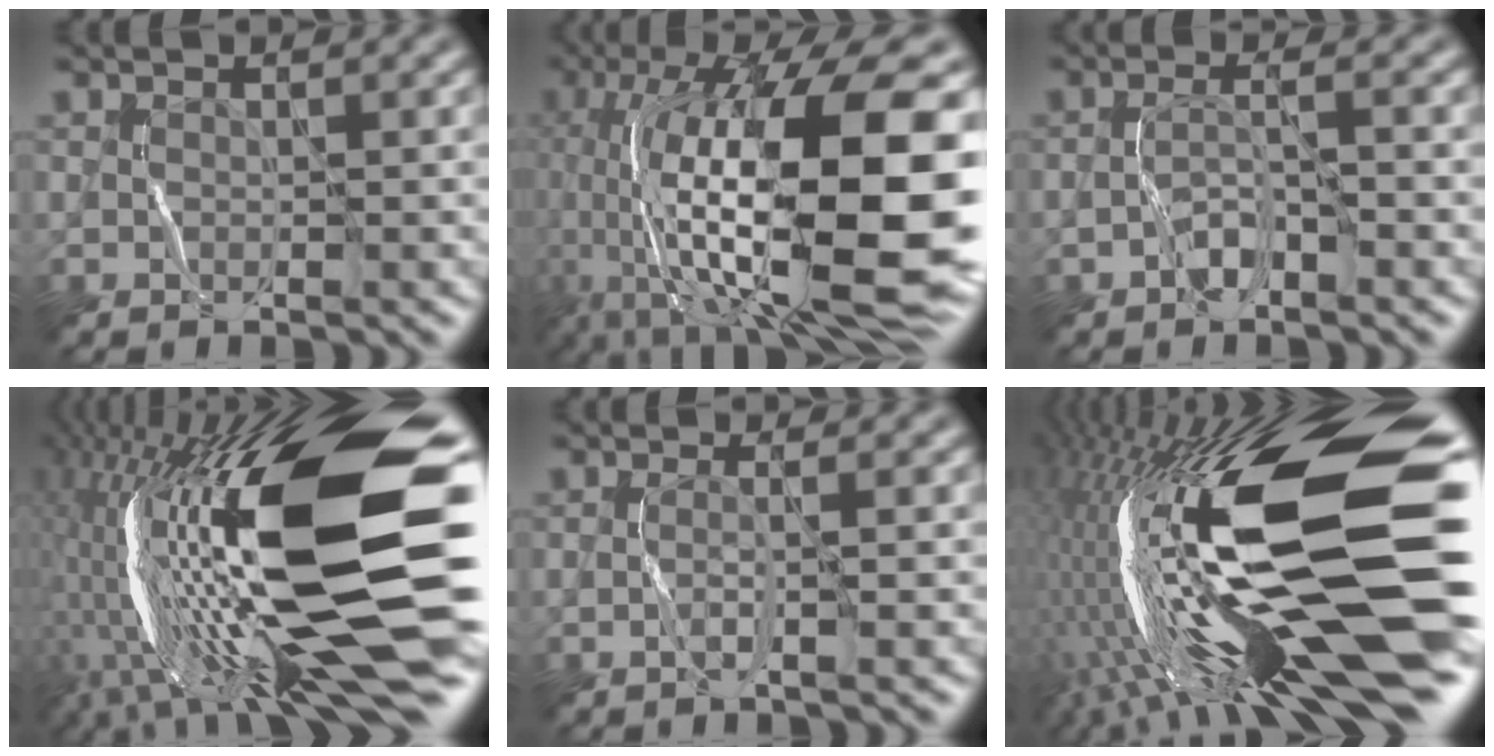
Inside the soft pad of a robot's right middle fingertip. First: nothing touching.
{"total": 18.1, "force": [0.3, 6.2, 17.0], "torque": [-0.290, 0.025, 0.009]}
{"total": 2.1, "force": [-1.2, 0.5, 1.7], "torque": [-0.034, 0.007, -0.025]}
{"total": 20.5, "force": [0.4, 7.8, 19.0], "torque": [-0.336, -0.035, 0.008]}
{"total": 1.5, "force": [-0.1, 0.4, 1.4], "torque": [-0.021, -0.004, -0.008]}
{"total": 21.4, "force": [-2.7, 6.3, 20.3], "torque": [-0.370, -0.014, -0.054]}